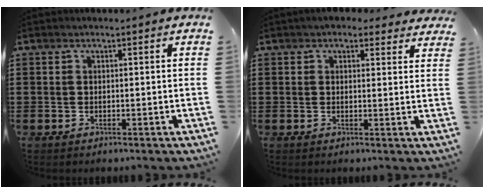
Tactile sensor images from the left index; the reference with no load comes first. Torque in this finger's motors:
{"motor_torque": [2.14, 0.00, 0.21, 0.04]}